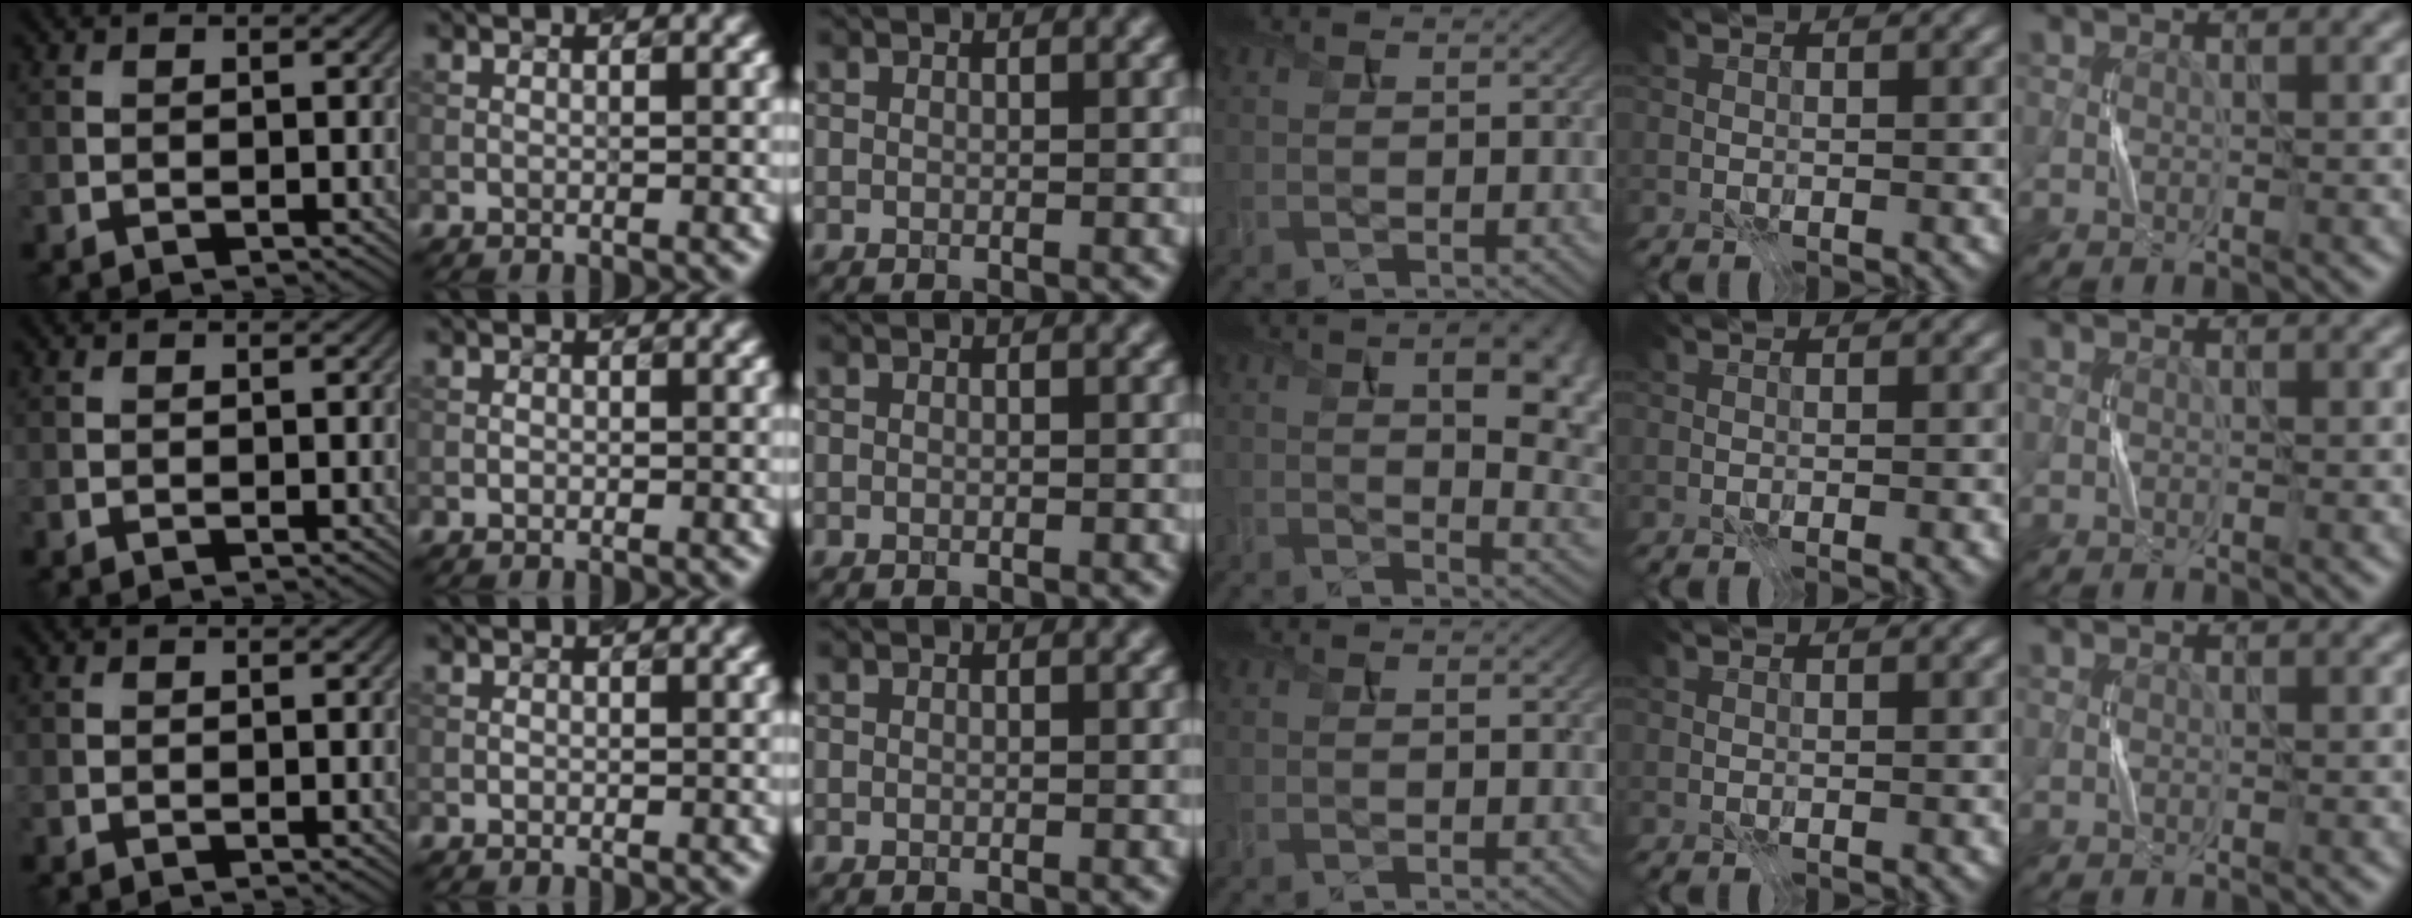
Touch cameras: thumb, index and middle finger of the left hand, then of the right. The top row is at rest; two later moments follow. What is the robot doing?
{"motion": "press", "object": "syringe"}